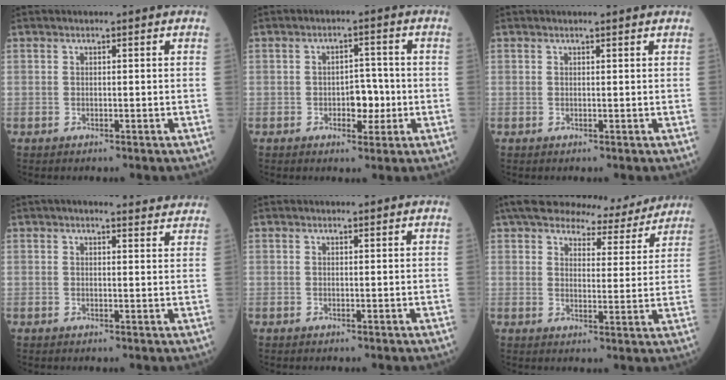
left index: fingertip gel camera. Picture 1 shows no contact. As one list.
[{"total": 4.2, "force": [-1.4, 2.4, 3.2], "torque": [-0.041, 0.002, -0.020]}, {"total": 0.9, "force": [0.9, -0.1, 0.3], "torque": [-0.010, -0.003, 0.009]}, {"total": 7.1, "force": [6.6, 1.3, 2.5], "torque": [-0.026, 0.010, 0.061]}, {"total": 0.0}, {"total": 11.3, "force": [10.3, 2.8, 3.6], "torque": [-0.045, -0.001, 0.129]}]